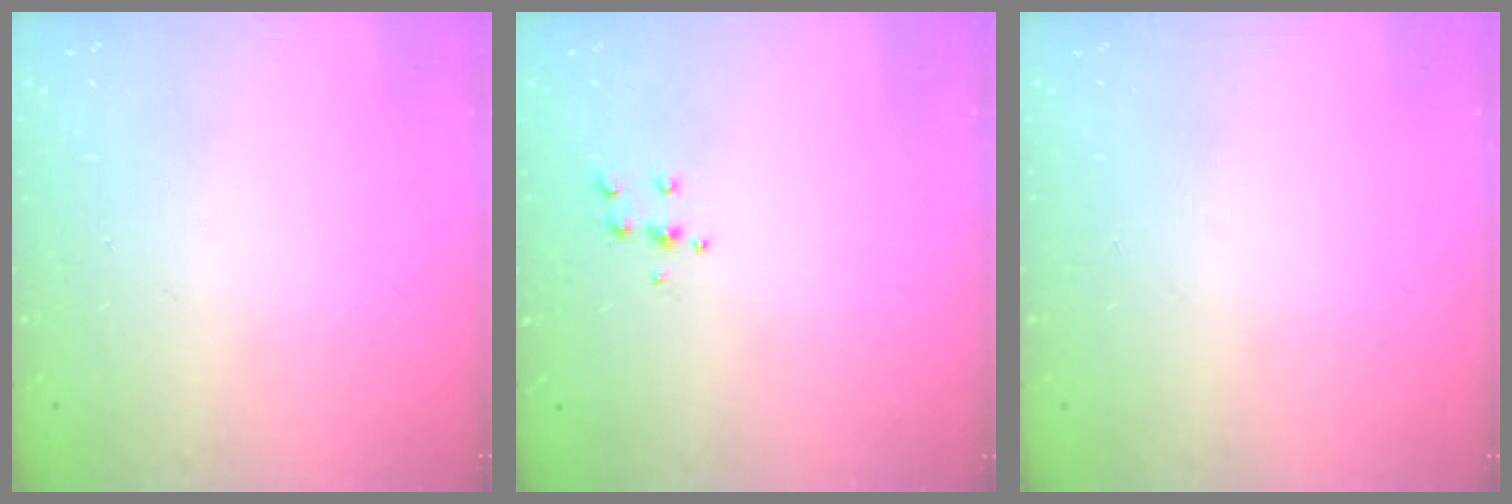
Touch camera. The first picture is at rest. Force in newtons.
{"total": 5.0, "press": 5.0, "slide": 0.6}
{"total": 0.0}